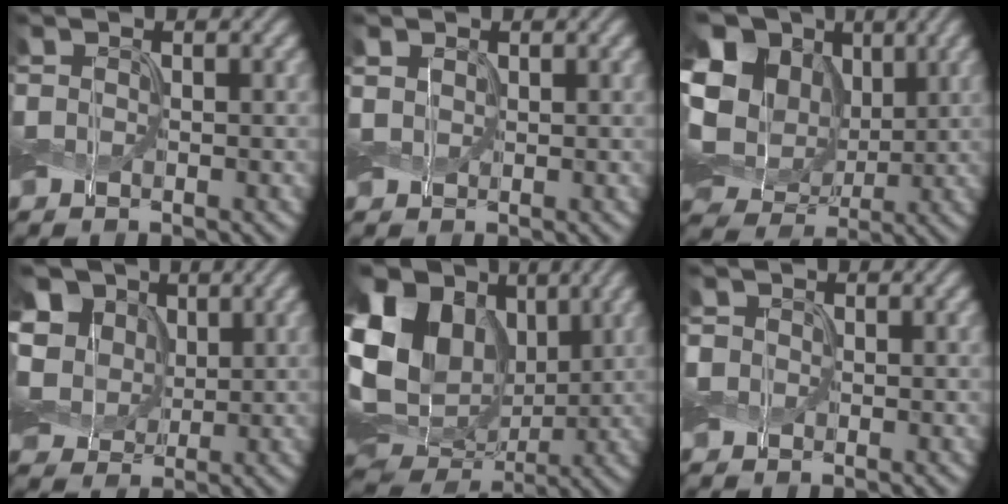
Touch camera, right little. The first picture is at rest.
{"total": 1.0, "force": [0.5, 0.7, 0.4], "torque": [-0.013, 0.001, 0.009]}
{"total": 17.3, "force": [4.4, 13.9, 9.3], "torque": [-0.236, 0.032, 0.074]}
{"total": 9.8, "force": [3.1, 7.9, 4.9], "torque": [-0.127, 0.026, 0.049]}
{"total": 19.1, "force": [4.9, 14.1, 11.9], "torque": [-0.266, 0.044, 0.086]}
{"total": 0.9, "force": [0.0, 0.9, 0.2], "torque": [-0.005, 0.000, -0.002]}